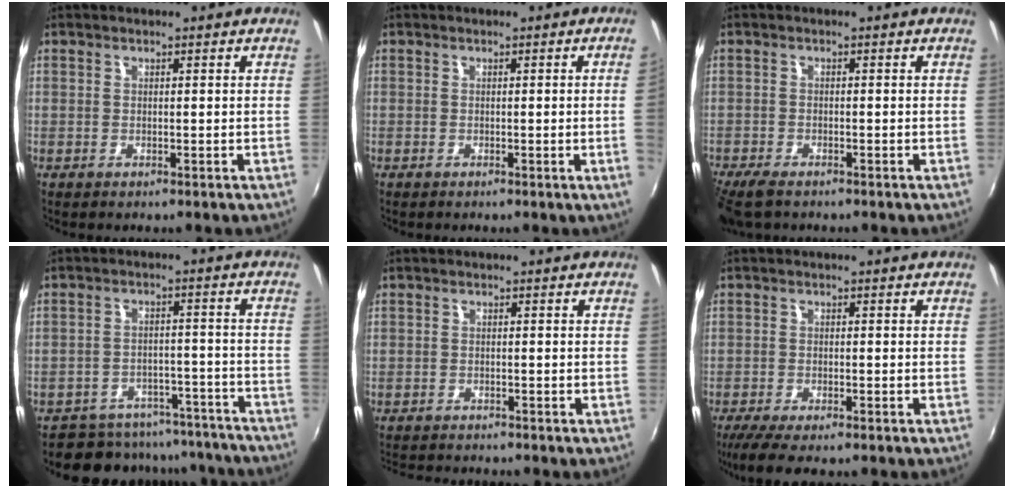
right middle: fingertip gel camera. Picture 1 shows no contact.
{"total": 2.5, "force": [-0.1, -1.6, 2.0], "torque": [-0.024, -0.015, 0.004]}
{"total": 5.4, "force": [-4.4, 1.6, 2.7], "torque": [-0.071, -0.026, -0.084]}
{"total": 15.3, "force": [-14.0, 5.7, 2.6], "torque": [-0.055, 0.038, -0.172]}
{"total": 5.2, "force": [-5.0, 0.6, 1.5], "torque": [-0.042, -0.014, -0.080]}
{"total": 7.2, "force": [-5.8, 1.2, 4.1], "torque": [-0.097, -0.032, -0.101]}